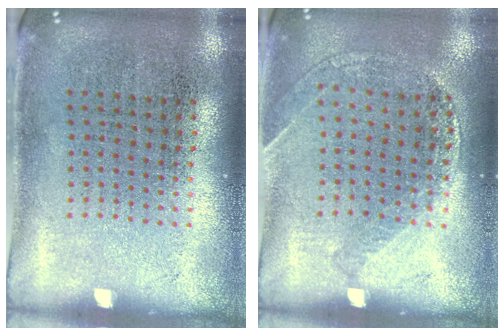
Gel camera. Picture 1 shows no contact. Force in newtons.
{"total": 1.1, "press": 1.1, "slide": 0.2}